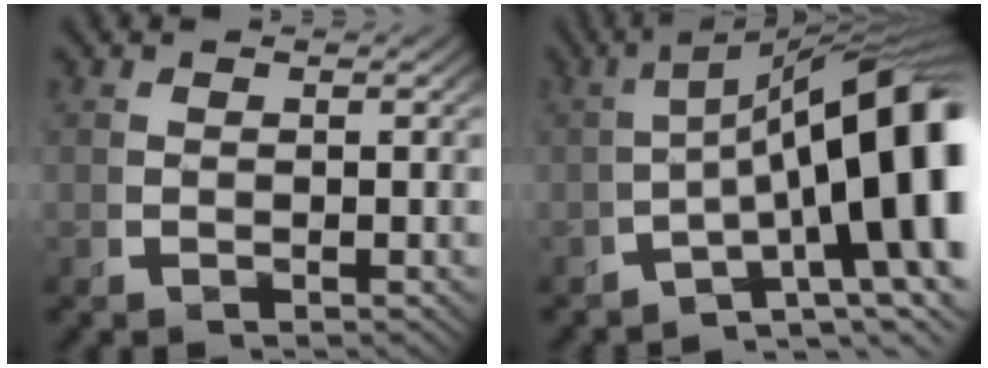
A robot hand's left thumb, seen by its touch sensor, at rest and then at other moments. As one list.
[{"total": 17.4, "force": [-1.2, 9.1, 14.8], "torque": [-0.192, -0.034, -0.009]}]